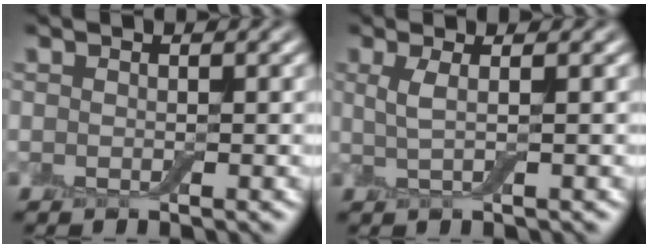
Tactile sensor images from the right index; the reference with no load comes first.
{"total": 2.2, "force": [0.4, 0.7, 2.0], "torque": [-0.034, -0.002, 0.006]}